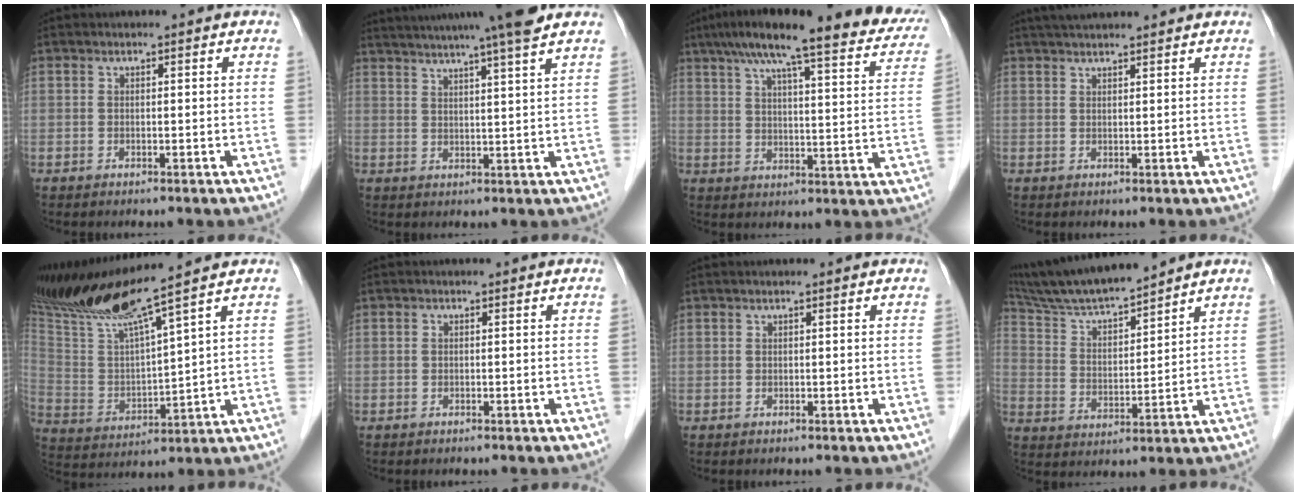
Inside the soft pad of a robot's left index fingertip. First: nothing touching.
{"total": 13.6, "force": [11.6, -1.4, 6.9], "torque": [-0.120, 0.005, 0.154]}
{"total": 25.2, "force": [20.0, 4.0, 14.8], "torque": [-0.212, 0.024, 0.247]}
{"total": 6.4, "force": [5.7, 0.4, 2.8], "torque": [-0.041, 0.038, 0.083]}
{"total": 15.6, "force": [12.9, -1.6, 8.6], "torque": [-0.169, 0.002, 0.248]}
{"total": 0.0}
{"total": 0.8, "force": [0.7, 0.0, 0.4], "torque": [-0.011, 0.016, 0.014]}
{"total": 12.0, "force": [11.0, 0.1, 4.7], "torque": [-0.092, 0.016, 0.207]}